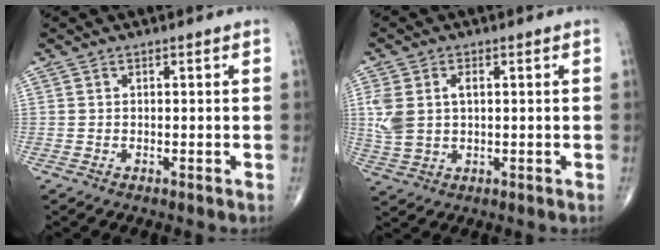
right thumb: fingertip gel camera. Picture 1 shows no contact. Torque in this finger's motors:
{"motor_torque": [1.15, 1.17, 0.72, 0.23, 0.05]}